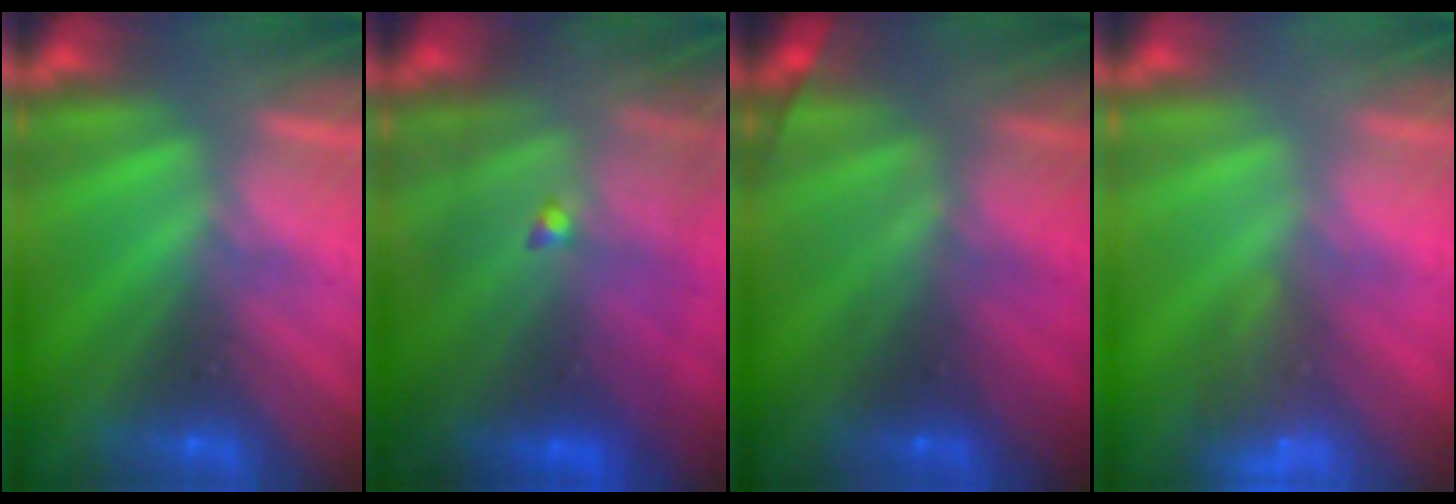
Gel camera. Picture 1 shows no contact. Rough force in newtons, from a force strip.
{"total": 7.3}
{"total": 1.9}
{"total": 8.0}